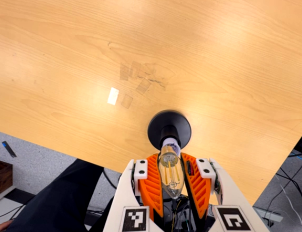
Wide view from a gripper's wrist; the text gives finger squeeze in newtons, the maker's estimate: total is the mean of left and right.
{"total": 19.6, "left": 20.8, "right": 18.3}